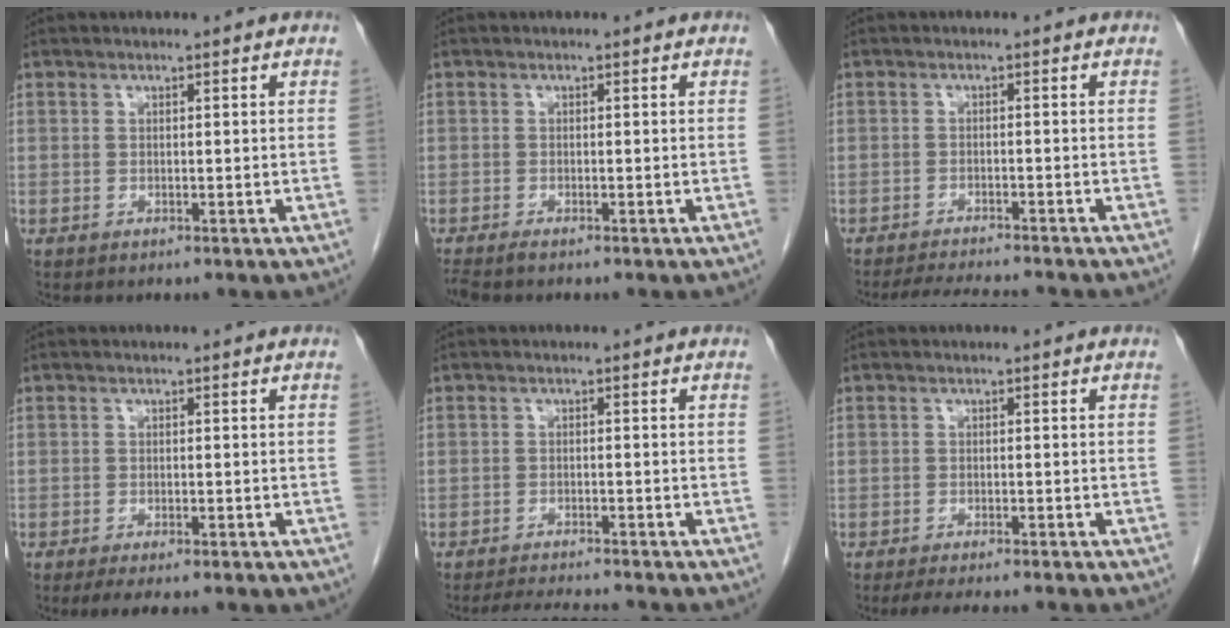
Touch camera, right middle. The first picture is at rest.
{"total": 1.7, "force": [-1.4, 0.0, 0.8], "torque": [-0.017, -0.005, -0.026]}
{"total": 7.1, "force": [-6.6, 0.3, 2.6], "torque": [-0.038, -0.011, -0.102]}
{"total": 6.3, "force": [-4.9, 1.5, 3.7], "torque": [-0.045, -0.010, -0.065]}
{"total": 6.3, "force": [-6.0, 0.2, 2.1], "torque": [-0.032, -0.012, -0.093]}
{"total": 7.8, "force": [-6.6, 1.1, 4.0], "torque": [-0.051, -0.009, -0.092]}